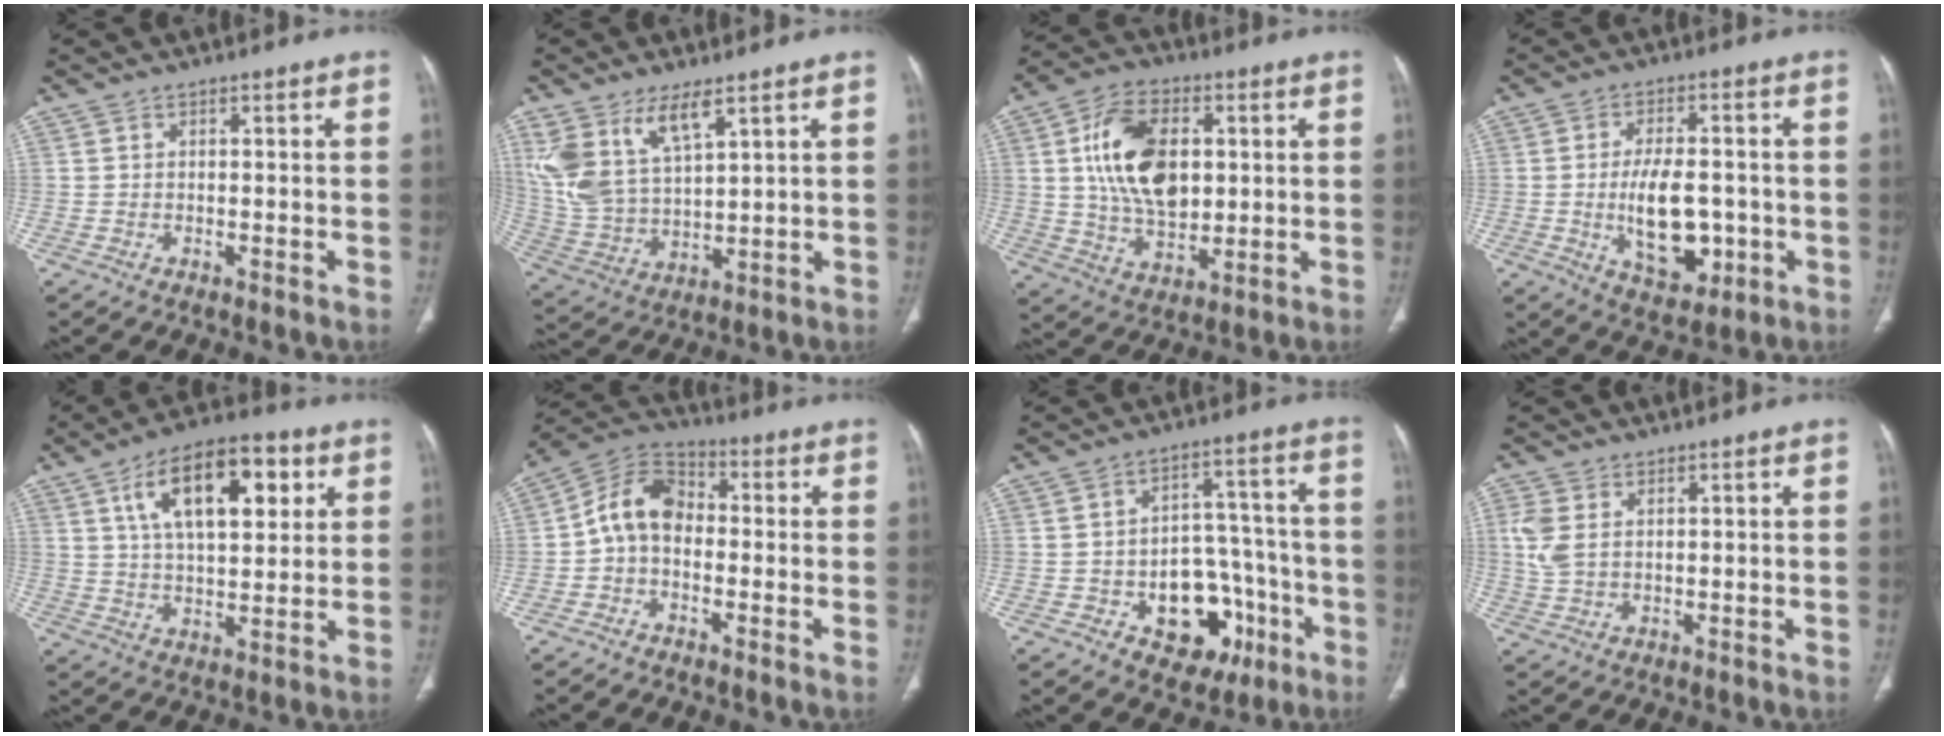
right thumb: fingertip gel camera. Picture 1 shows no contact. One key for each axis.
{"total": 13.2, "fx": 7.2, "fy": 5.8, "fz": 9.3, "tx": -0.190, "ty": -0.023, "tz": 0.160}
{"total": 16.6, "fx": 3.1, "fy": 10.4, "fz": 12.5, "tx": -0.197, "ty": -0.006, "tz": 0.057}
{"total": 11.9, "fx": -1.9, "fy": 6.3, "fz": 9.9, "tx": -0.141, "ty": 0.000, "tz": -0.018}
{"total": 17.2, "fx": 6.7, "fy": 8.2, "fz": 13.6, "tx": -0.191, "ty": -0.006, "tz": 0.108}
{"total": 9.3, "fx": -0.9, "fy": 6.7, "fz": 6.3, "tx": -0.095, "ty": 0.032, "tz": -0.035}
{"total": 14.8, "fx": -5.7, "fy": 10.1, "fz": 9.2, "tx": -0.076, "ty": 0.051, "tz": -0.067}
{"total": 5.2, "fx": 1.6, "fy": 3.3, "fz": 3.7, "tx": -0.091, "ty": 0.003, "tz": 0.036}